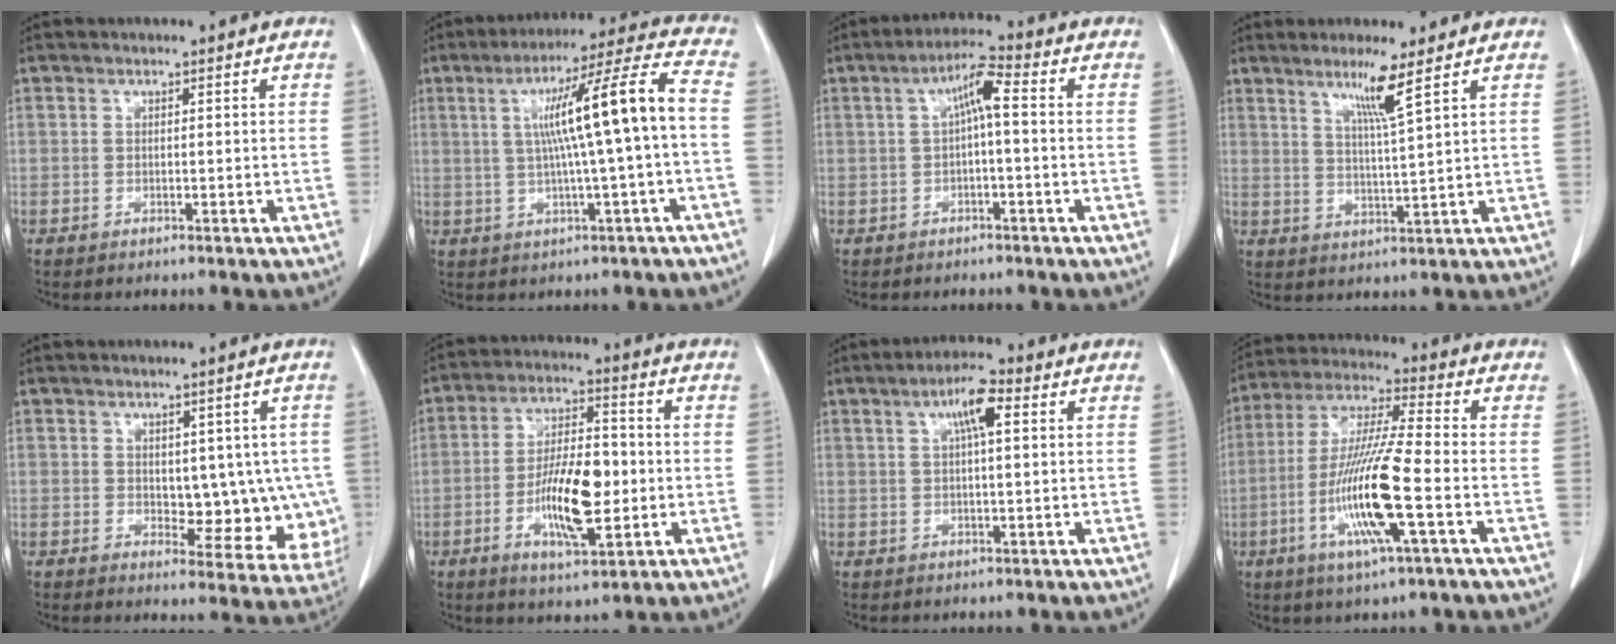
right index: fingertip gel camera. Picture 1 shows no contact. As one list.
[{"total": 13.4, "force": [0.5, -0.8, 13.3], "torque": [-0.211, 0.021, 0.008]}, {"total": 5.0, "force": [0.4, 0.7, 5.0], "torque": [-0.089, 0.020, 0.006]}, {"total": 5.5, "force": [3.3, -1.5, 4.2], "torque": [-0.078, -0.012, 0.063]}, {"total": 9.1, "force": [0.3, 5.3, 7.4], "torque": [-0.067, 0.004, 0.022]}, {"total": 11.8, "force": [-2.2, 3.8, 10.9], "torque": [-0.203, 0.004, -0.033]}, {"total": 5.3, "force": [1.9, 0.9, 4.9], "torque": [-0.089, 0.011, 0.031]}, {"total": 14.4, "force": [-4.1, 0.5, 13.8], "torque": [-0.280, -0.011, -0.080]}]